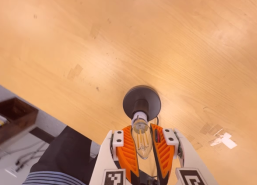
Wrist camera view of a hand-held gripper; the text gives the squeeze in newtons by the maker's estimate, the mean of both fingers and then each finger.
{"total": 19.7, "left": 21.5, "right": 17.8}